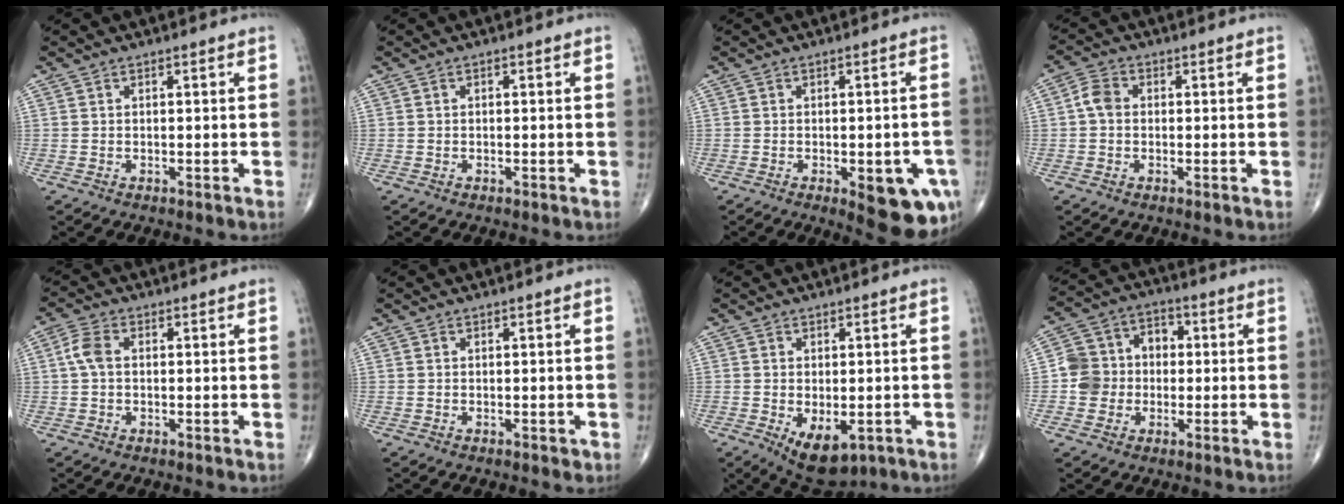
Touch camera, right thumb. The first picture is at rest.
{"total": 0.0}
{"total": 11.1, "force": [-4.1, 4.2, 9.5], "torque": [-0.091, 0.004, -0.039]}
{"total": 3.6, "force": [0.0, 2.8, 2.3], "torque": [-0.042, 0.011, -0.008]}
{"total": 4.0, "force": [0.4, 2.5, 3.0], "torque": [-0.071, 0.011, 0.002]}
{"total": 0.6, "force": [-0.1, 0.4, 0.4], "torque": [-0.002, 0.000, 0.000]}
{"total": 8.0, "force": [-2.7, 4.4, 6.1], "torque": [-0.083, -0.008, -0.027]}
{"total": 9.5, "force": [-0.6, 8.6, 4.0], "torque": [-0.039, 0.037, -0.020]}